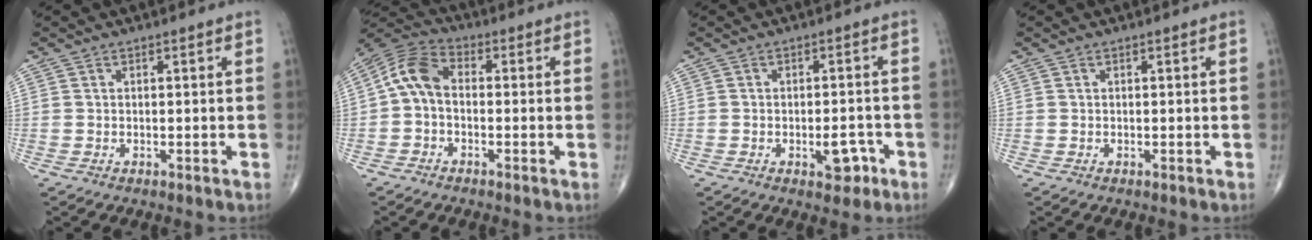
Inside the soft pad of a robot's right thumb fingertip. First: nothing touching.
{"total": 7.7, "force": [-0.4, 4.9, 5.9], "torque": [-0.109, 0.027, -0.024]}
{"total": 4.4, "force": [-1.9, 2.3, 3.3], "torque": [-0.029, 0.010, -0.022]}
{"total": 0.0}